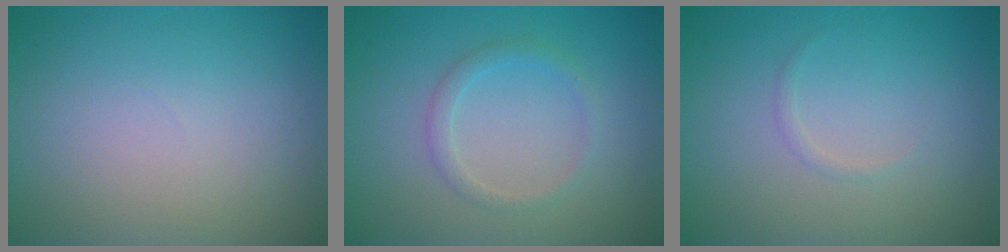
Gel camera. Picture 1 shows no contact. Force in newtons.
{"total": 1.5, "press": 1.5, "slide": 0.1}
{"total": 0.6, "press": 0.6, "slide": 0.1}